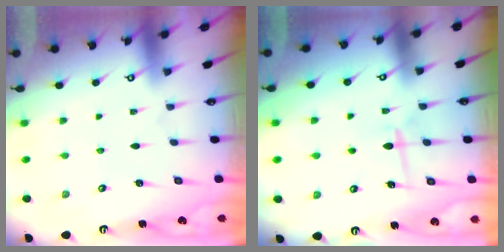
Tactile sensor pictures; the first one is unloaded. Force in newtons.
{"total": 7.0, "press": 6.9, "slide": 0.8}